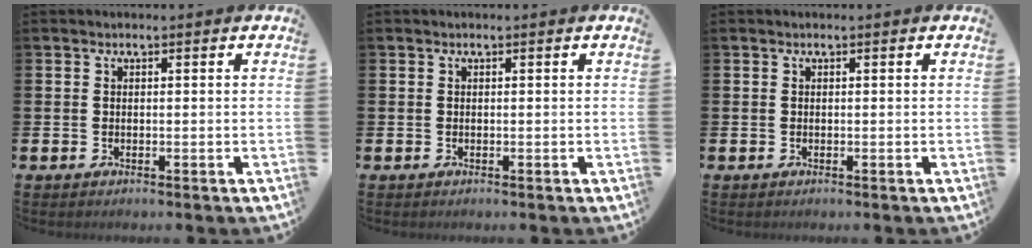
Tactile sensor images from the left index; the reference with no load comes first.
{"total": 0.0}
{"total": 0.0}